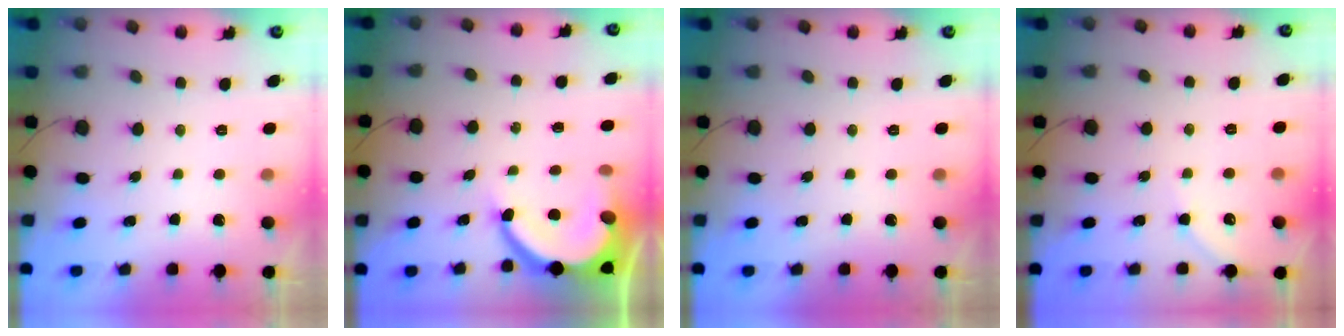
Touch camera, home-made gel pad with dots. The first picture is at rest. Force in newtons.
{"total": 10.2, "press": 10.1, "slide": 0.9}
{"total": 0.0}
{"total": 2.9, "press": 2.9, "slide": 0.4}